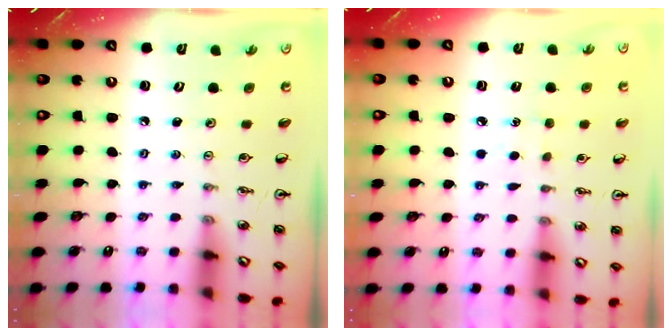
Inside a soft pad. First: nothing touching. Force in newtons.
{"total": 4.9, "press": 4.9, "slide": 0.6}